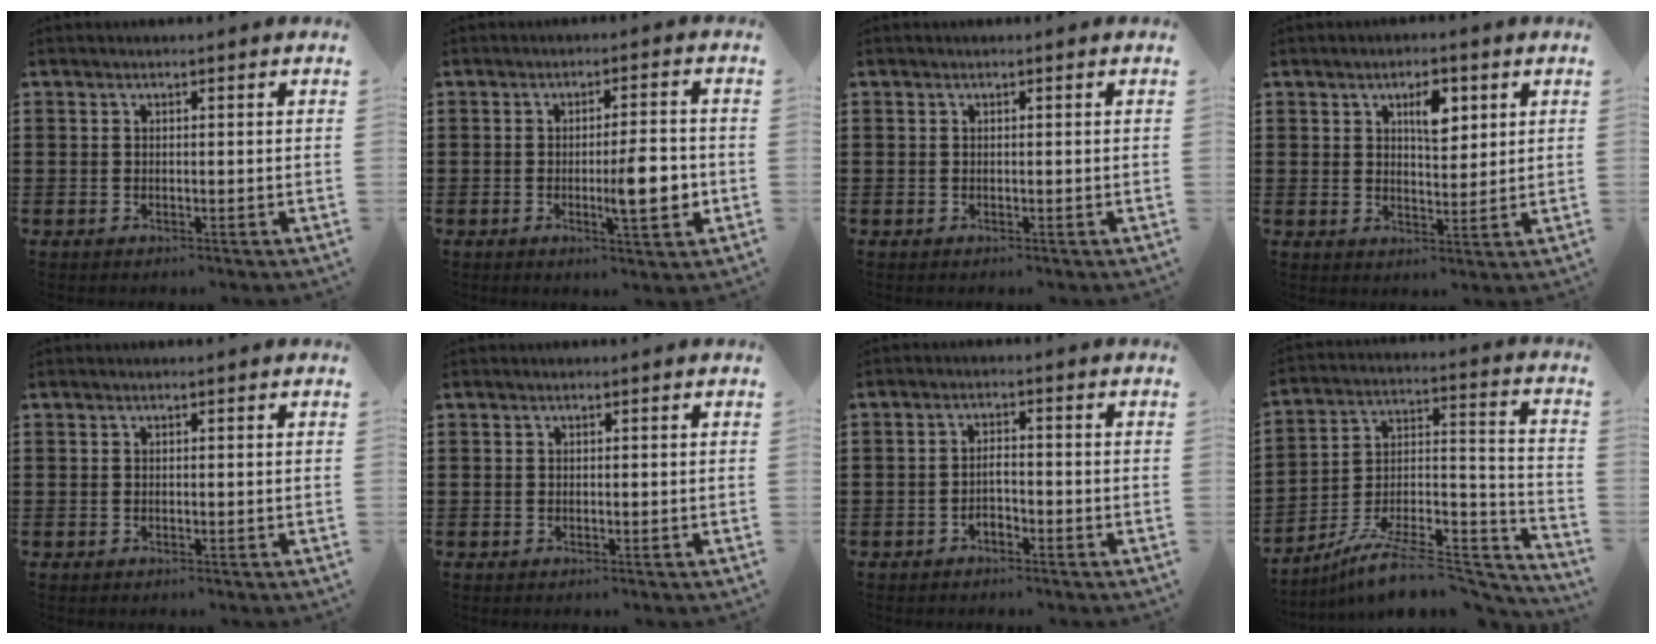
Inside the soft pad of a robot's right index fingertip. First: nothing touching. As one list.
[{"total": 7.5, "force": [-1.4, 1.4, 7.2], "torque": [-0.101, -0.008, -0.024]}, {"total": 0.0}, {"total": 4.6, "force": [2.2, 2.0, 3.6], "torque": [-0.054, 0.002, 0.031]}, {"total": 0.0}, {"total": 0.0}, {"total": 2.0, "force": [-1.2, 0.8, 1.3], "torque": [-0.029, 0.003, -0.026]}, {"total": 9.8, "force": [-7.8, 2.6, 5.4], "torque": [-0.080, 0.022, -0.148]}]